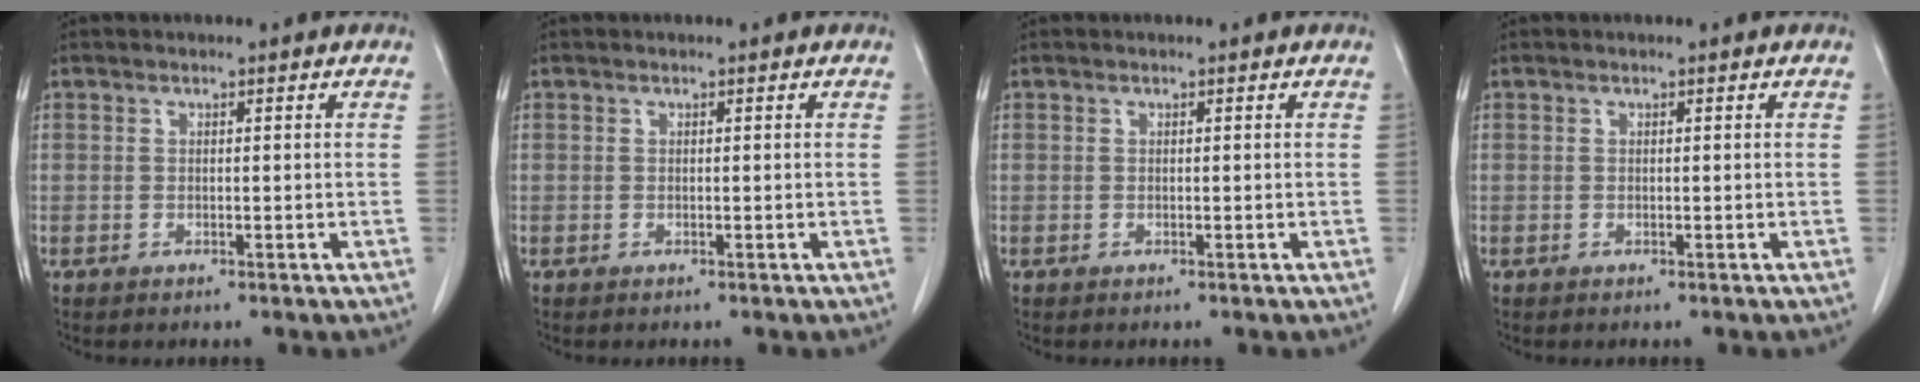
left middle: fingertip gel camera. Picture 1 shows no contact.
{"total": 0.0}
{"total": 0.0}
{"total": 0.0}